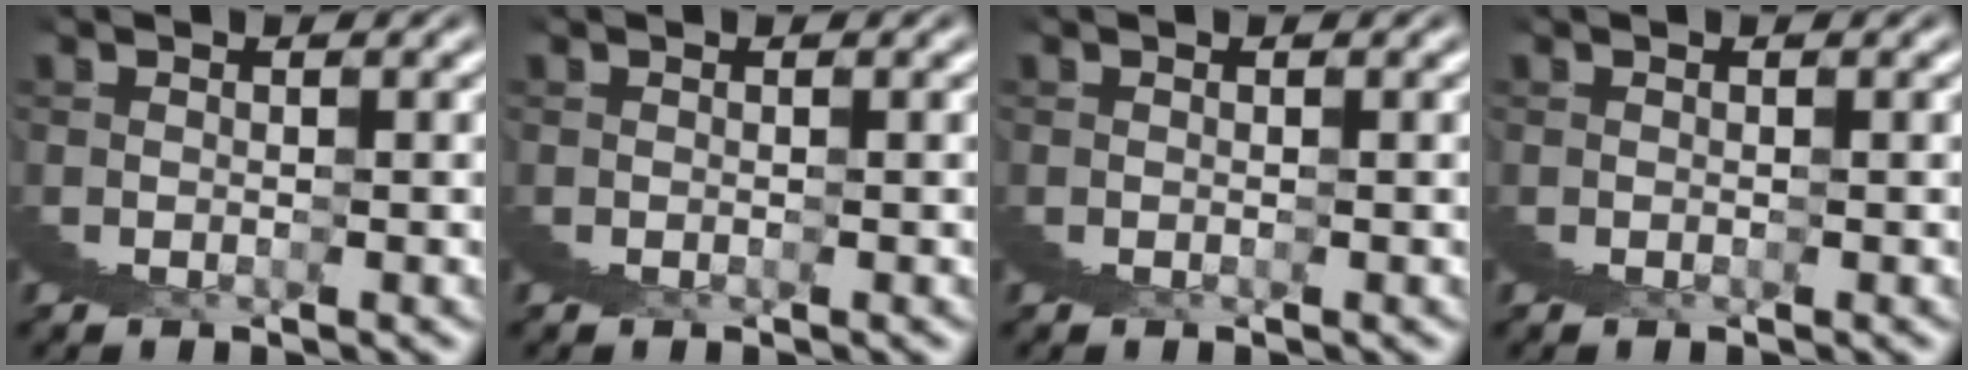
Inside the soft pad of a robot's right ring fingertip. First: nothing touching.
{"total": 0.0}
{"total": 0.0}
{"total": 0.0}